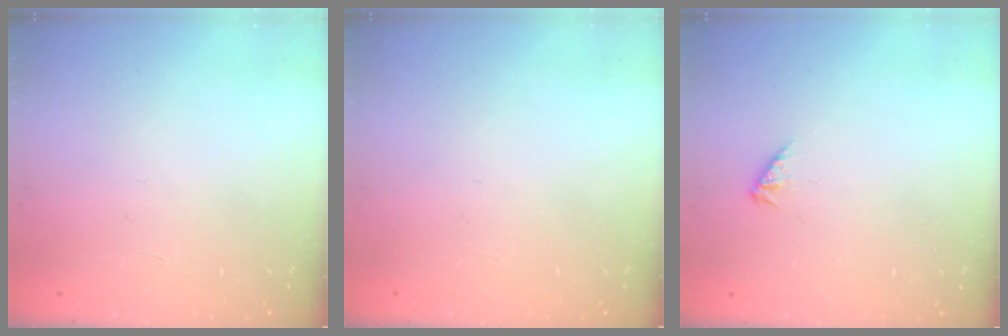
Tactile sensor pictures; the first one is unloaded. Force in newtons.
{"total": 0.0}
{"total": 1.7, "press": 1.6, "slide": 0.4}